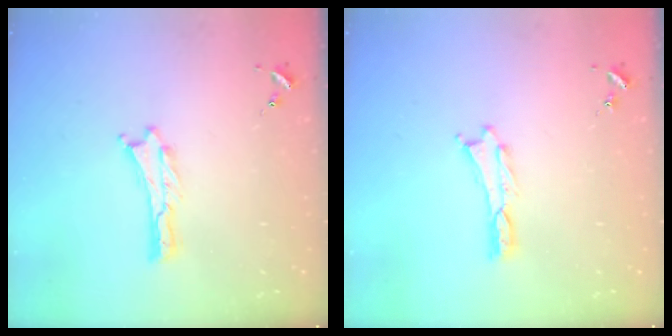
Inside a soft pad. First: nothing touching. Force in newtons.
{"total": 0.0}